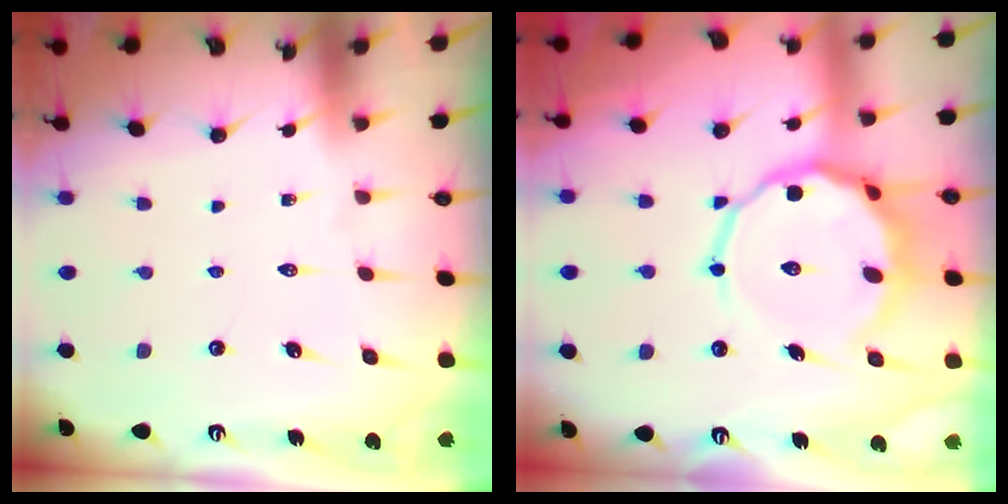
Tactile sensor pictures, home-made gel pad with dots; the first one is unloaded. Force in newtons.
{"total": 11.5, "press": 11.2, "slide": 2.5}